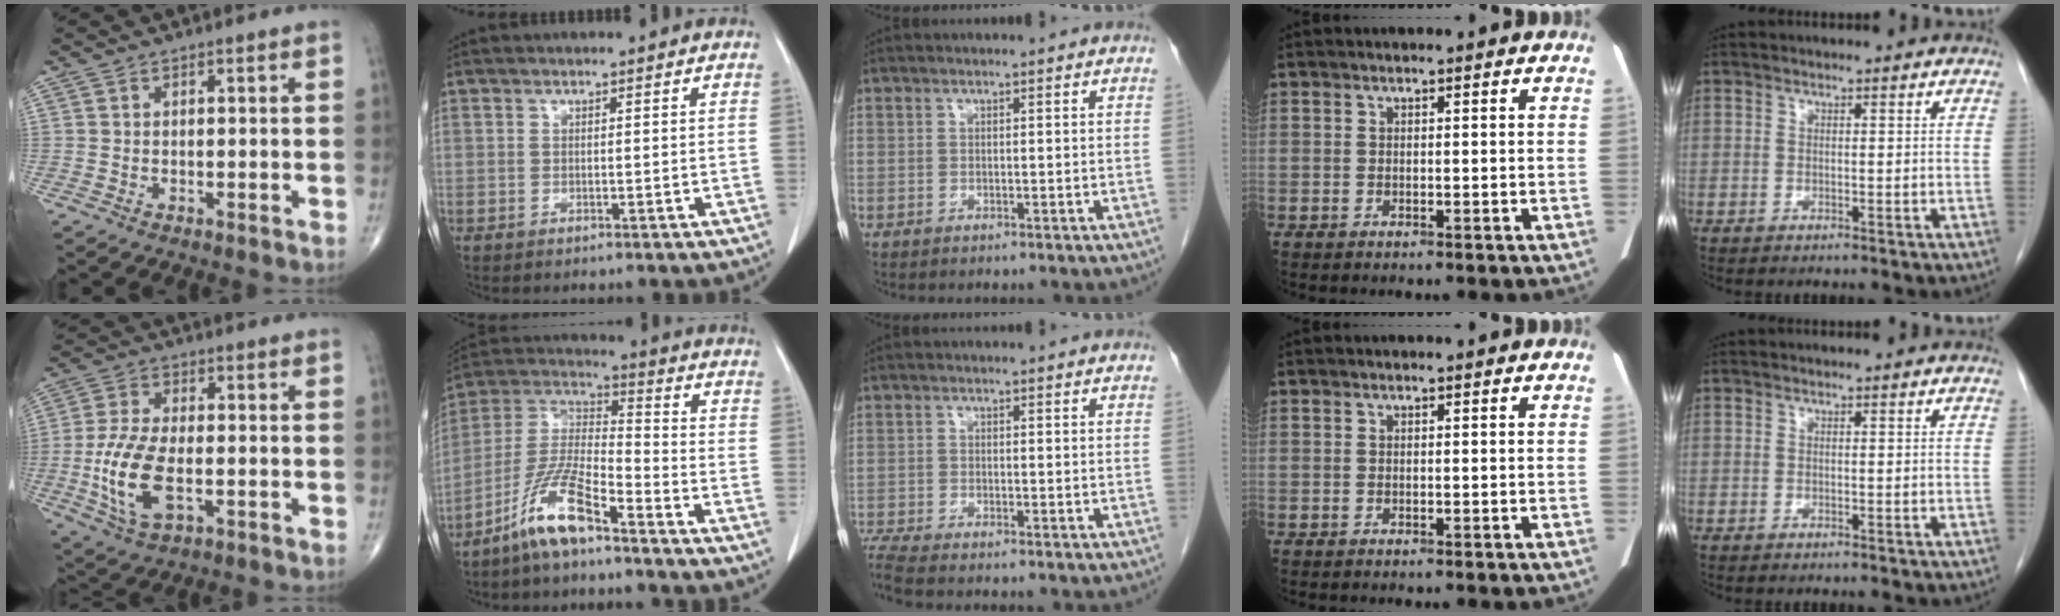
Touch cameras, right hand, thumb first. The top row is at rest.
{"thumb": {"total": 12.2, "force": [-2.6, 5.9, 10.3], "torque": [-0.219, 0.003, -0.046]}, "index": {"total": 10.9, "force": [-7.5, 1.6, 7.7], "torque": [-0.167, -0.004, -0.152]}, "middle": {"total": 3.5, "force": [-3.2, -0.6, 1.2], "torque": [-0.036, -0.015, -0.064]}}